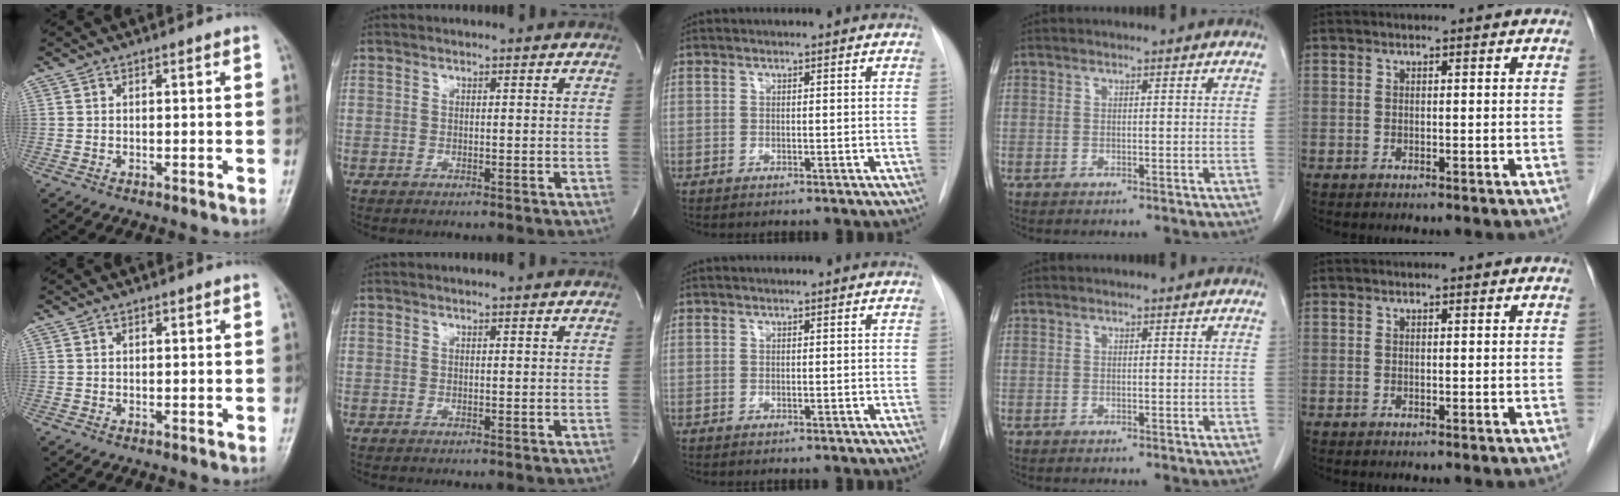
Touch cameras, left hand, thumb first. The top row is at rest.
{"thumb": {"total": 0.7, "force": [0.4, 0.4, 0.4], "torque": [-0.004, -0.001, 0.005]}, "index": {"total": 0.9, "force": [0.8, 0.0, 0.4], "torque": [-0.004, 0.007, 0.013]}}